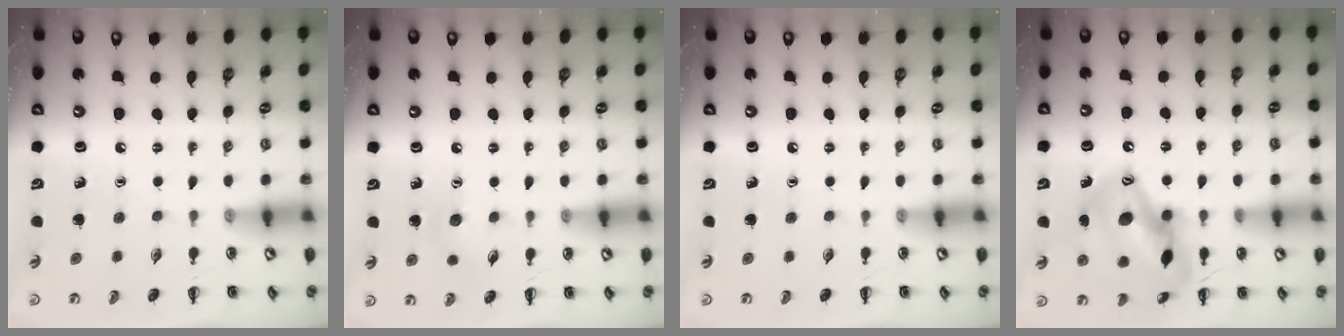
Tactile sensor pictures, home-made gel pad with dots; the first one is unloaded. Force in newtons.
{"total": 6.1, "press": 5.9, "slide": 1.5}
{"total": 0.0}
{"total": 16.1, "press": 15.5, "slide": 4.3}